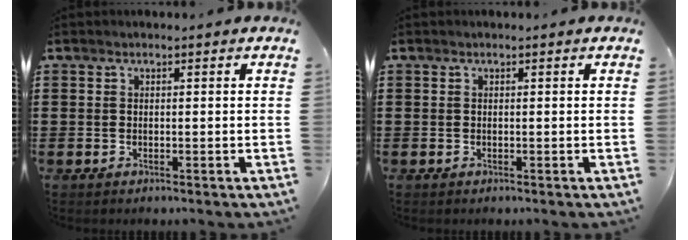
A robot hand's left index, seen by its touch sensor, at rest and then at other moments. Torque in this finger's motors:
{"motor_torque": [0.00, 0.00, 0.00, 0.00]}